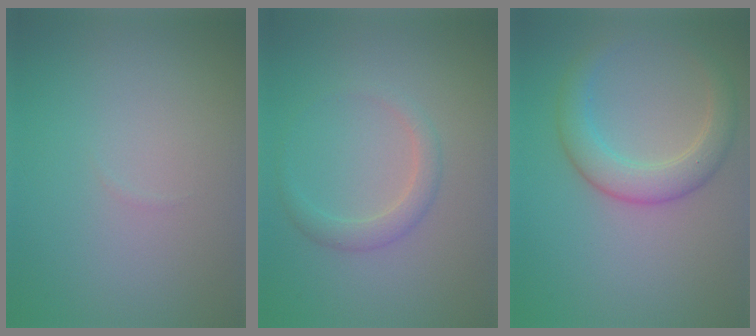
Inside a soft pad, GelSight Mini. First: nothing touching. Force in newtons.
{"total": 1.8, "press": 1.8, "slide": 0.1}
{"total": 3.8, "press": 3.8, "slide": 0.4}